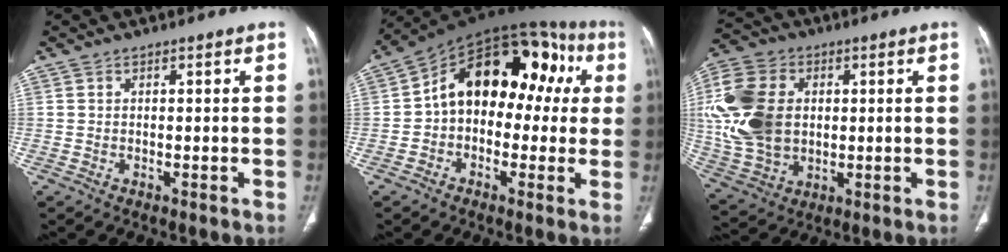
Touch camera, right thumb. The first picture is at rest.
{"total": 19.7, "force": [2.3, 12.8, 14.8], "torque": [-0.164, 0.059, 0.021]}
{"total": 18.4, "force": [2.0, 13.3, 12.5], "torque": [-0.255, 0.004, 0.043]}